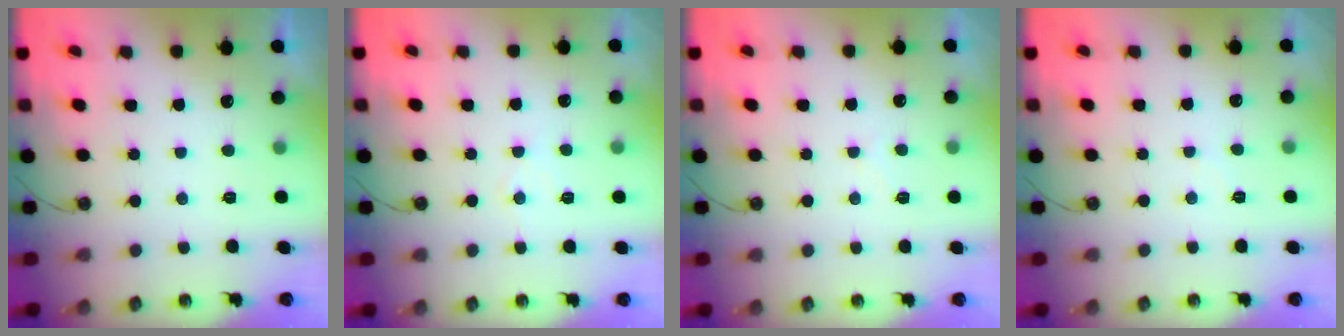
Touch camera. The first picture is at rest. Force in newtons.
{"total": 6.0, "press": 5.9, "slide": 0.6}
{"total": 5.7, "press": 5.6, "slide": 0.7}
{"total": 3.8, "press": 3.7, "slide": 0.6}